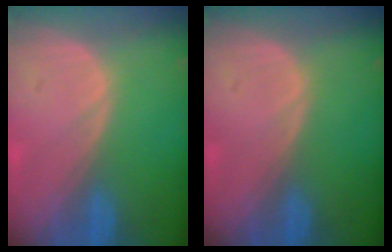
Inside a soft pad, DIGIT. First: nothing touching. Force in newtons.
{"total": 0.0}